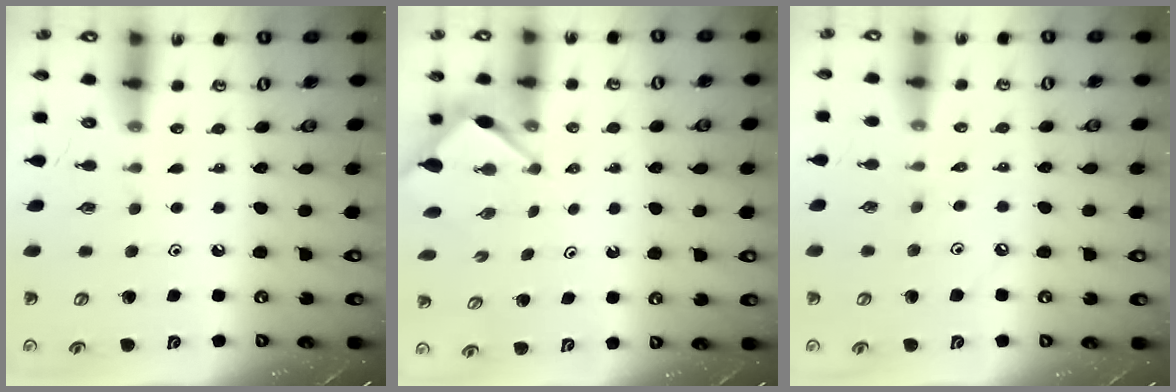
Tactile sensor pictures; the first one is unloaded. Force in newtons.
{"total": 3.4, "press": 3.4, "slide": 0.4}
{"total": 2.6, "press": 2.6, "slide": 0.4}